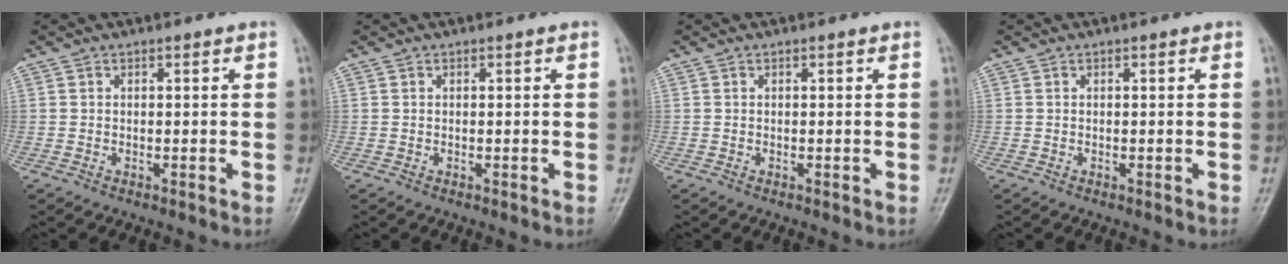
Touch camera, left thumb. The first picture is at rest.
{"total": 0.0}
{"total": 0.0}
{"total": 0.0}